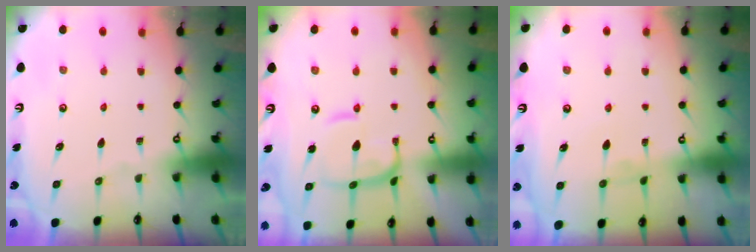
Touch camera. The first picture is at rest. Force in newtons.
{"total": 6.2, "press": 6.1, "slide": 0.8}
{"total": 0.0}